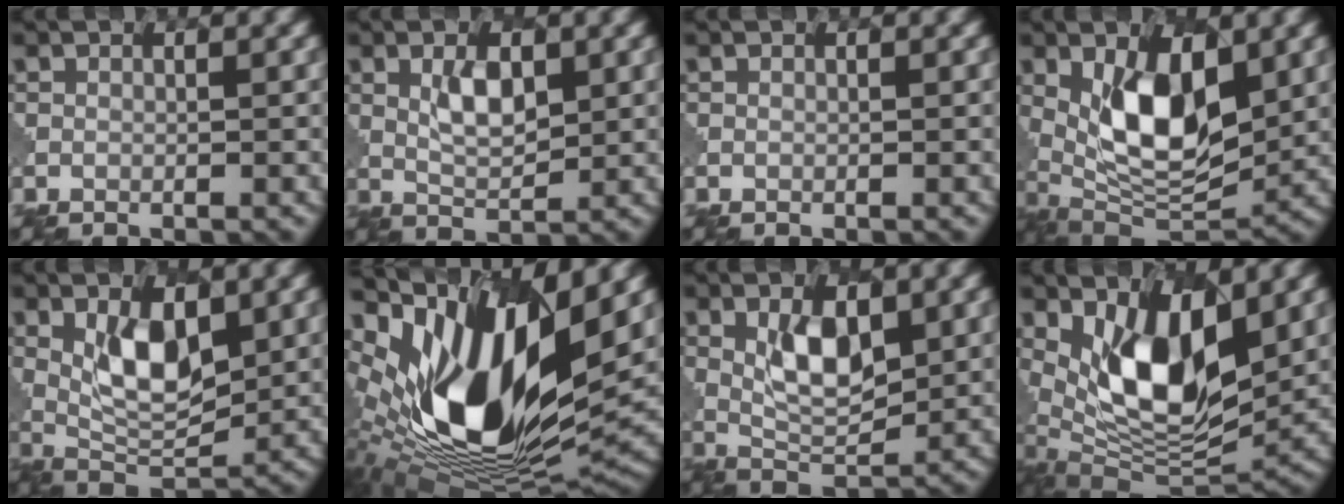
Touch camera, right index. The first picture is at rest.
{"total": 3.3, "force": [1.2, 1.5, 2.6], "torque": [-0.052, -0.002, 0.027]}
{"total": 0.0}
{"total": 9.5, "force": [2.1, 4.6, 8.1], "torque": [-0.143, -0.007, 0.038]}
{"total": 5.9, "force": [1.8, 2.7, 5.0], "torque": [-0.089, -0.006, 0.038]}
{"total": 16.1, "force": [3.9, 7.8, 13.5], "torque": [-0.267, -0.008, 0.070]}
{"total": 5.0, "force": [1.4, 2.4, 4.2], "torque": [-0.078, -0.004, 0.031]}
{"total": 10.6, "force": [2.9, 4.9, 8.9], "torque": [-0.159, -0.020, 0.056]}